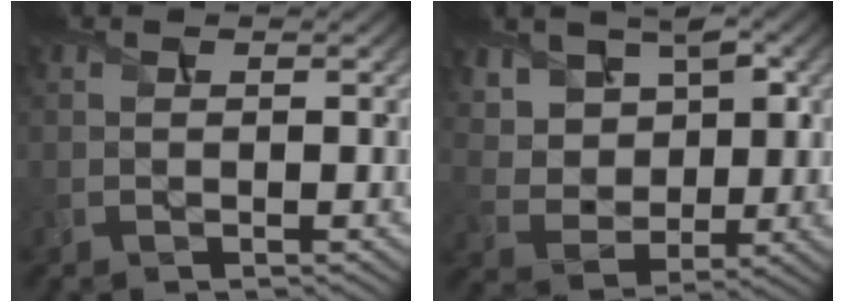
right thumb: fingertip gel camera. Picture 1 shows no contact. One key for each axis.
{"total": 8.3, "fx": 3.7, "fy": 6.1, "fz": 4.2, "tx": -0.121, "ty": -0.007, "tz": 0.089}